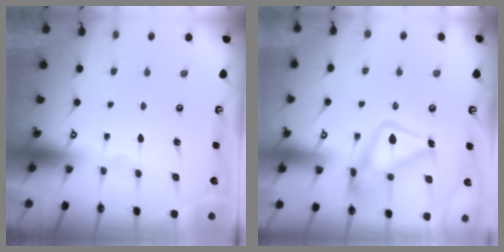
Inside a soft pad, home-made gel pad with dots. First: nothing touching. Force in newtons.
{"total": 16.2, "press": 16.1, "slide": 1.5}